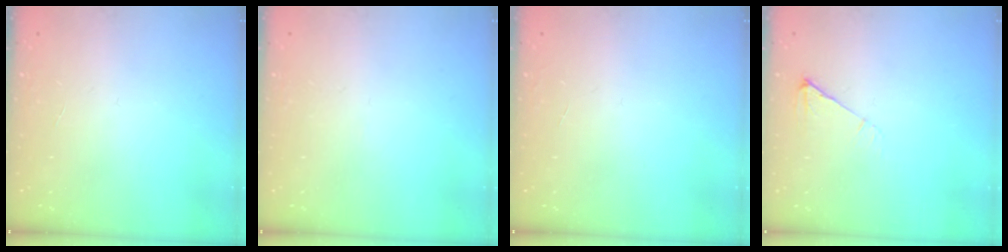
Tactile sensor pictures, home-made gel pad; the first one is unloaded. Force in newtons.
{"total": 2.7, "press": 2.6, "slide": 0.5}
{"total": 0.0}
{"total": 4.9, "press": 4.8, "slide": 0.9}